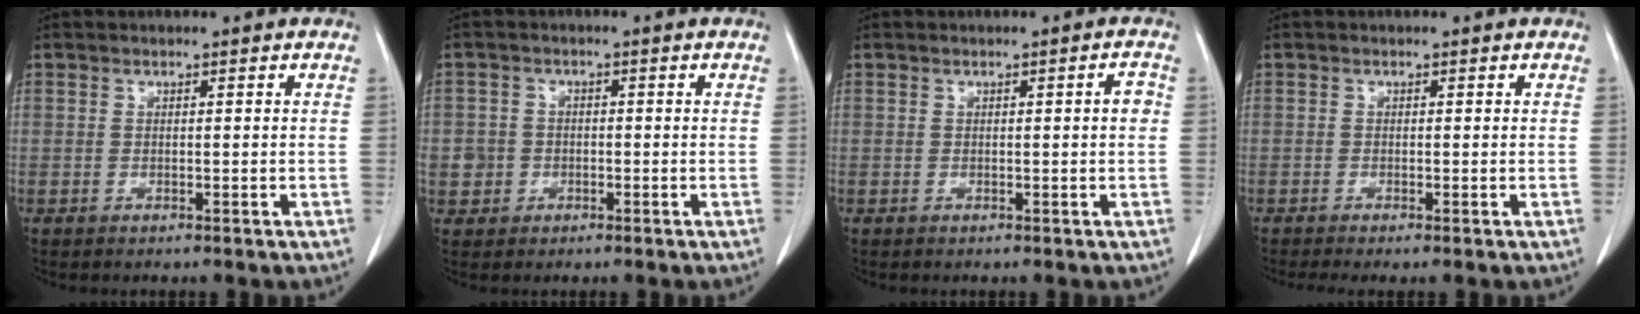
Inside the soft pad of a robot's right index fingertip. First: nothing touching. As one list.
[{"total": 3.3, "force": [-0.7, 3.2, 0.5], "torque": [0.002, 0.009, -0.010]}, {"total": 1.6, "force": [0.0, 0.1, 1.6], "torque": [-0.020, 0.003, 0.001]}, {"total": 1.3, "force": [-0.9, 0.1, 1.0], "torque": [-0.019, -0.004, -0.019]}]